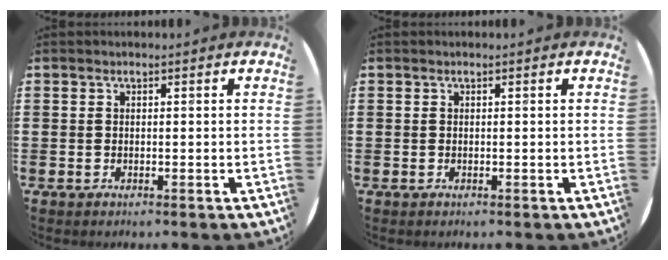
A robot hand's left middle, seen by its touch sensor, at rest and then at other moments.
{"total": 0.0}